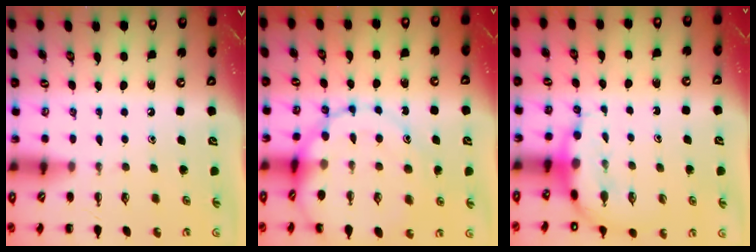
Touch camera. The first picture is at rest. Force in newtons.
{"total": 14.6, "press": 14.6, "slide": 1.3}
{"total": 6.9, "press": 6.7, "slide": 1.8}